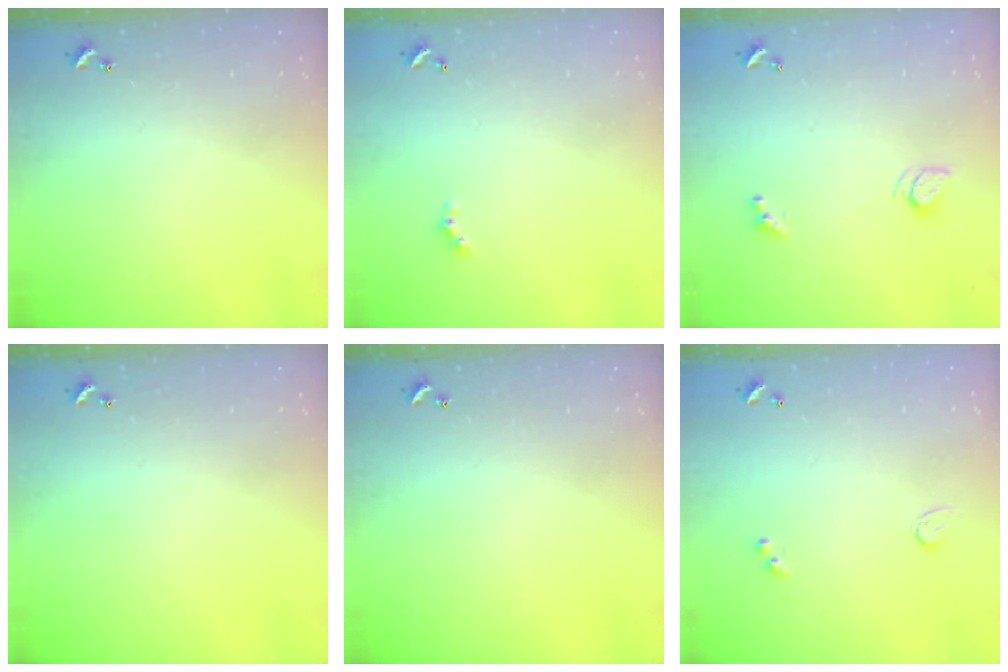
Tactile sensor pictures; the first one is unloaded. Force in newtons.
{"total": 1.3, "press": 1.2, "slide": 0.4}
{"total": 2.5, "press": 2.5, "slide": 0.6}
{"total": 0.0}
{"total": 0.0}
{"total": 2.1, "press": 1.6, "slide": 1.3}